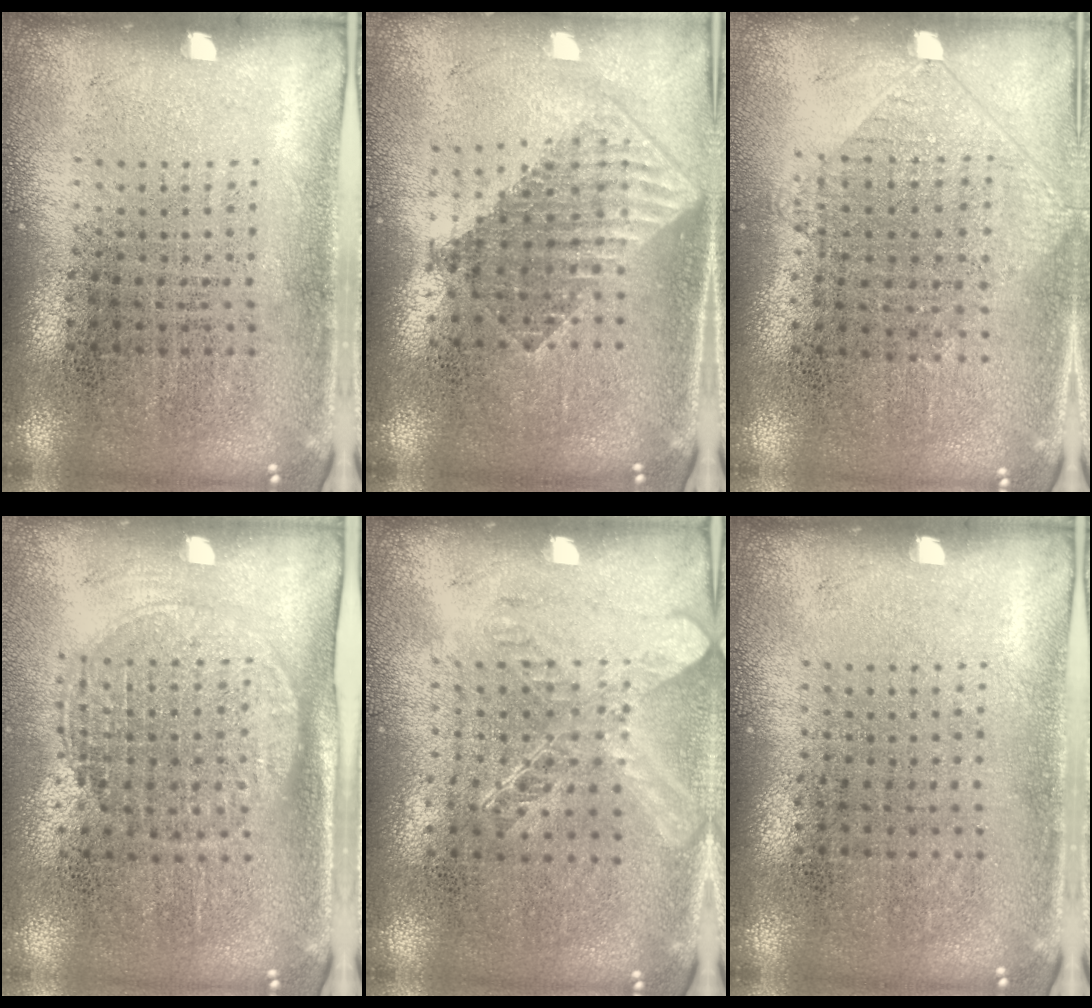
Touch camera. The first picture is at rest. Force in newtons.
{"total": 1.8, "press": 1.5, "slide": 1.0}
{"total": 0.9, "press": 0.8, "slide": 0.3}
{"total": 1.5, "press": 1.3, "slide": 0.8}
{"total": 1.4, "press": 1.2, "slide": 0.6}
{"total": 0.0}